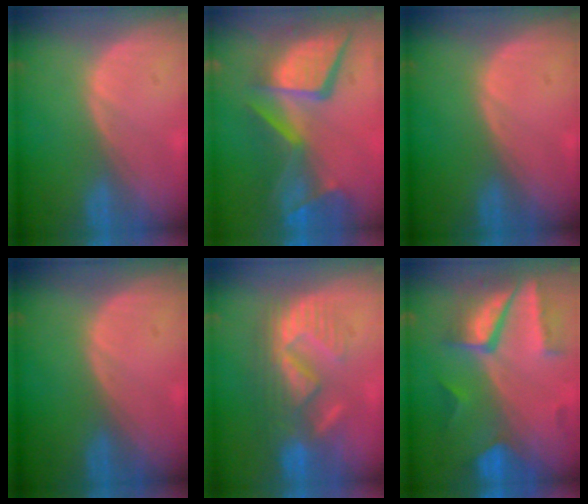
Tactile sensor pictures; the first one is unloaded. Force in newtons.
{"total": 13.8, "press": 11.3, "slide": 8.0}
{"total": 0.0}
{"total": 0.0}
{"total": 8.8, "press": 8.7, "slide": 1.5}
{"total": 9.6, "press": 8.3, "slide": 4.9}